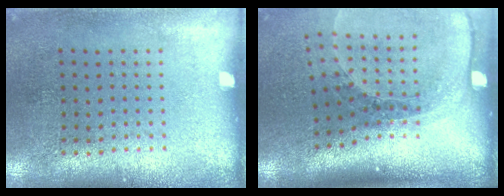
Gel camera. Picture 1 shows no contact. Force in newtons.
{"total": 1.9, "press": 1.6, "slide": 1.0}